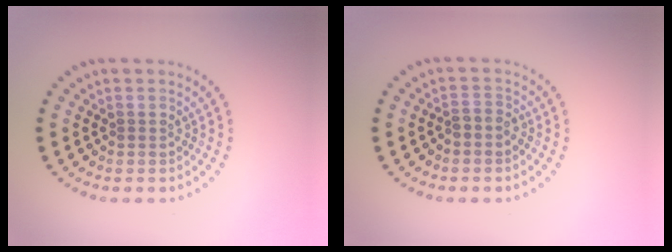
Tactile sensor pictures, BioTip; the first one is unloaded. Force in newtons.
{"total": 1.0, "press": 0.7, "slide": 0.7}